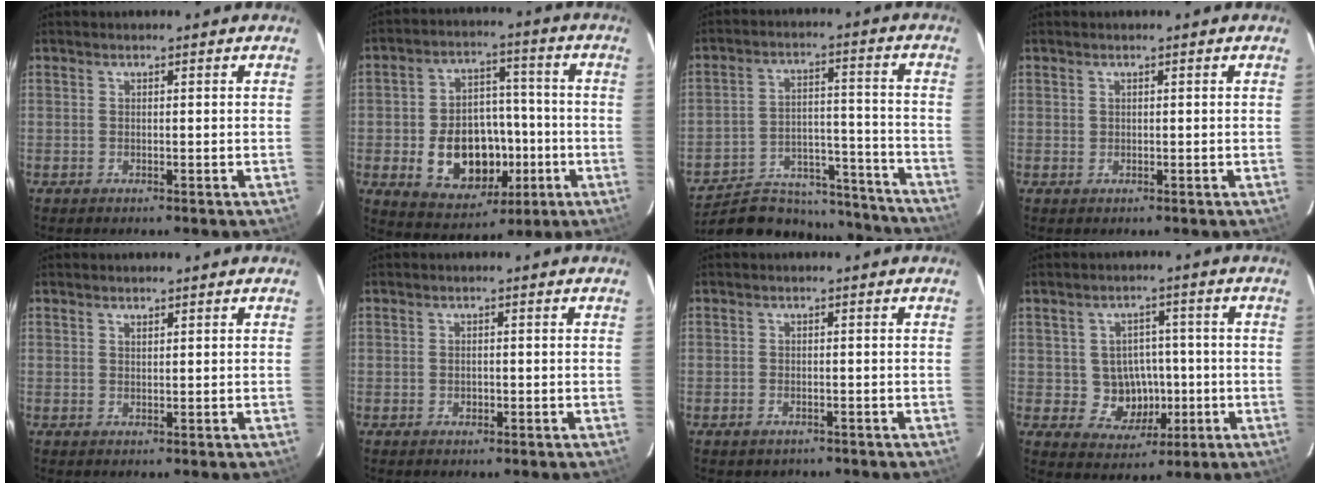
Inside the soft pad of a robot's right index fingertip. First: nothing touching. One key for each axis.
{"total": 15.1, "fx": -3.9, "fy": 10.7, "fz": 10.0, "tx": -0.201, "ty": 0.018, "tz": -0.037}
{"total": 23.6, "fx": -20.3, "fy": 9.2, "fz": 7.6, "tx": -0.146, "ty": 0.028, "tz": -0.261}
{"total": 0.5, "fx": 0.1, "fy": 0.5, "fz": -0.2, "tx": 0.006, "ty": 0.000, "tz": 0.004}
{"total": 0.9, "fx": 0.8, "fy": 0.4, "fz": 0.2, "tx": -0.002, "ty": -0.002, "tz": 0.014}
{"total": 1.0, "fx": -0.2, "fy": 0.9, "fz": 0.3, "tx": -0.002, "ty": 0.001, "tz": -0.003}
{"total": 1.9, "fx": -1.1, "fy": 1.5, "fz": 0.4, "tx": -0.008, "ty": -0.002, "tz": -0.012}
{"total": 7.3, "fx": -0.9, "fy": 6.9, "fz": 2.2, "tx": -0.050, "ty": 0.016, "tz": 0.006}